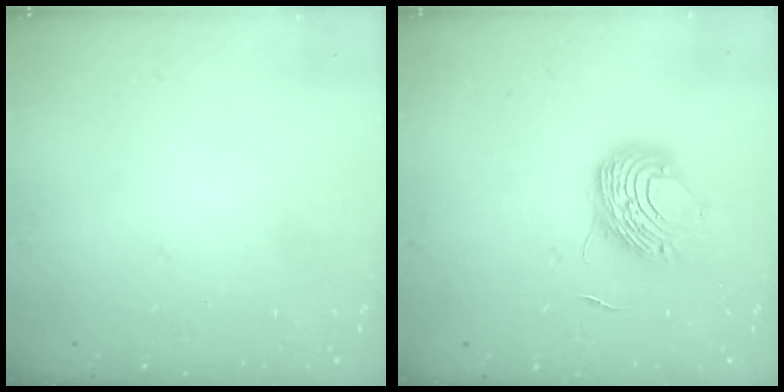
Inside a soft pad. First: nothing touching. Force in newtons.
{"total": 8.5, "press": 8.5, "slide": 0.2}